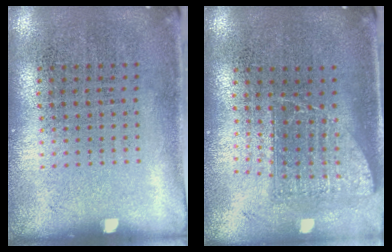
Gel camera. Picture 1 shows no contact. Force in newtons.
{"total": 1.5, "press": 1.2, "slide": 0.9}